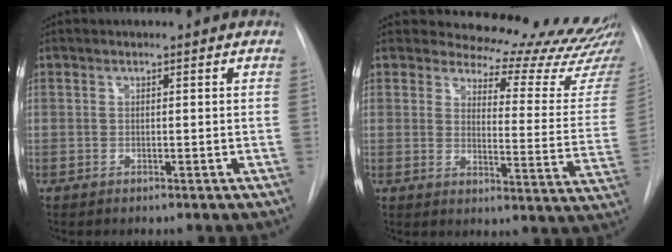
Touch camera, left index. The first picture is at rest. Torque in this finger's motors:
{"motor_torque": [0.89, -1.25, 0.12, -0.06]}